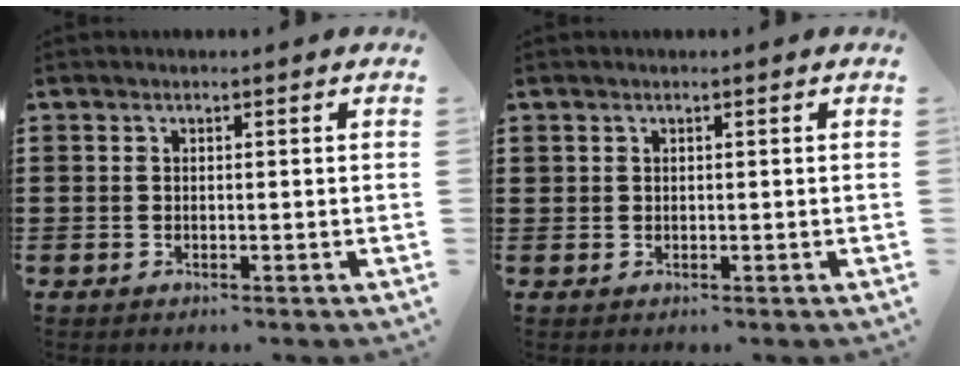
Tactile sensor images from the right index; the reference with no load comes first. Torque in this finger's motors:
{"motor_torque": [2.14, 0.00, 0.01, 0.01]}